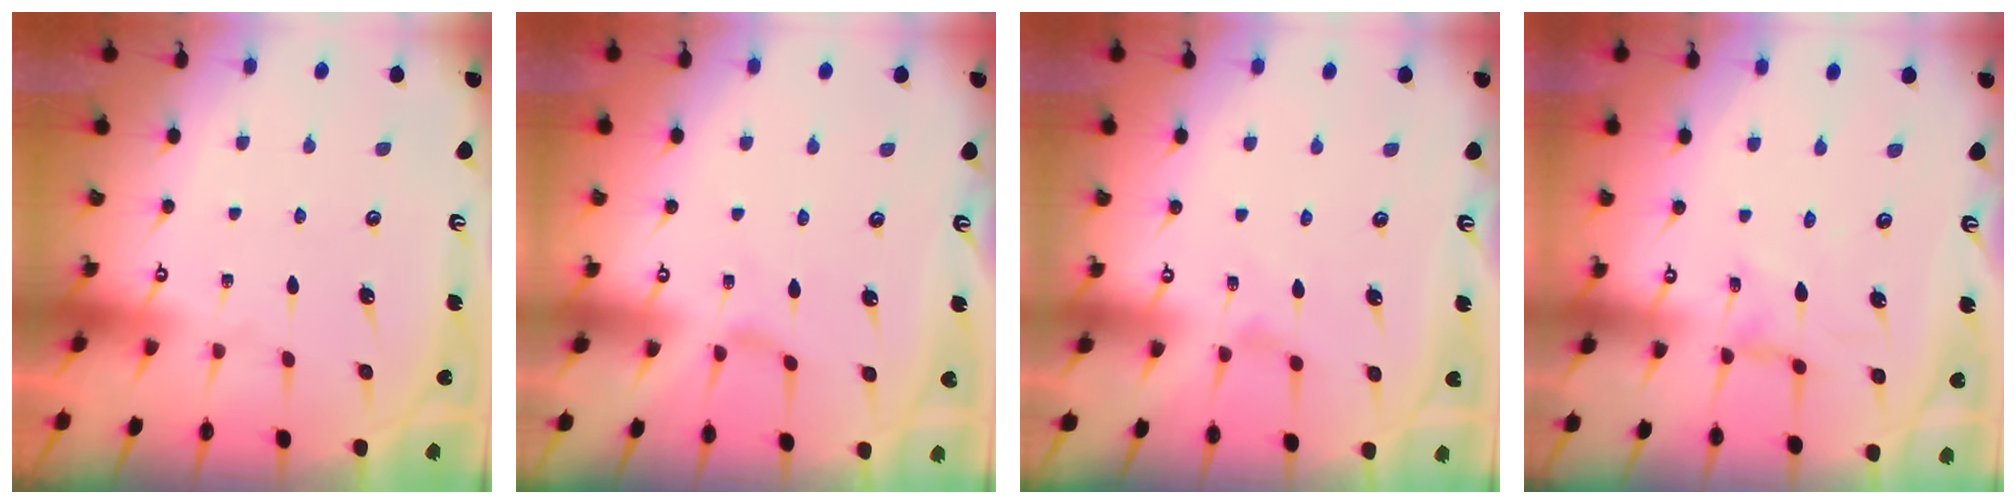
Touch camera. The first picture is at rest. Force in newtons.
{"total": 0.9, "press": 0.8, "slide": 0.4}
{"total": 2.1, "press": 2.1, "slide": 0.4}
{"total": 0.5, "press": 0.5, "slide": 0.3}